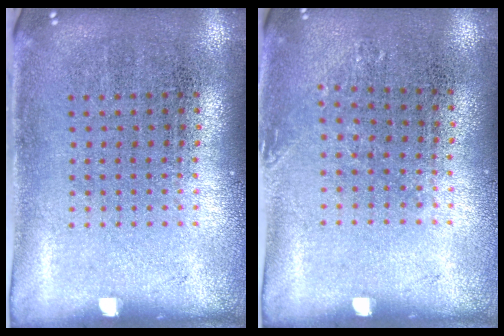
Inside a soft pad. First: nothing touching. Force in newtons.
{"total": 0.8, "press": 0.8, "slide": 0.1}